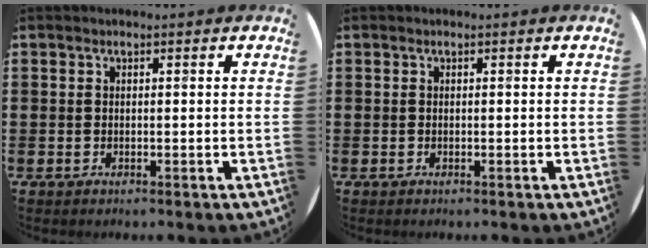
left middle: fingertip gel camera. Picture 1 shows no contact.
{"total": 0.0}